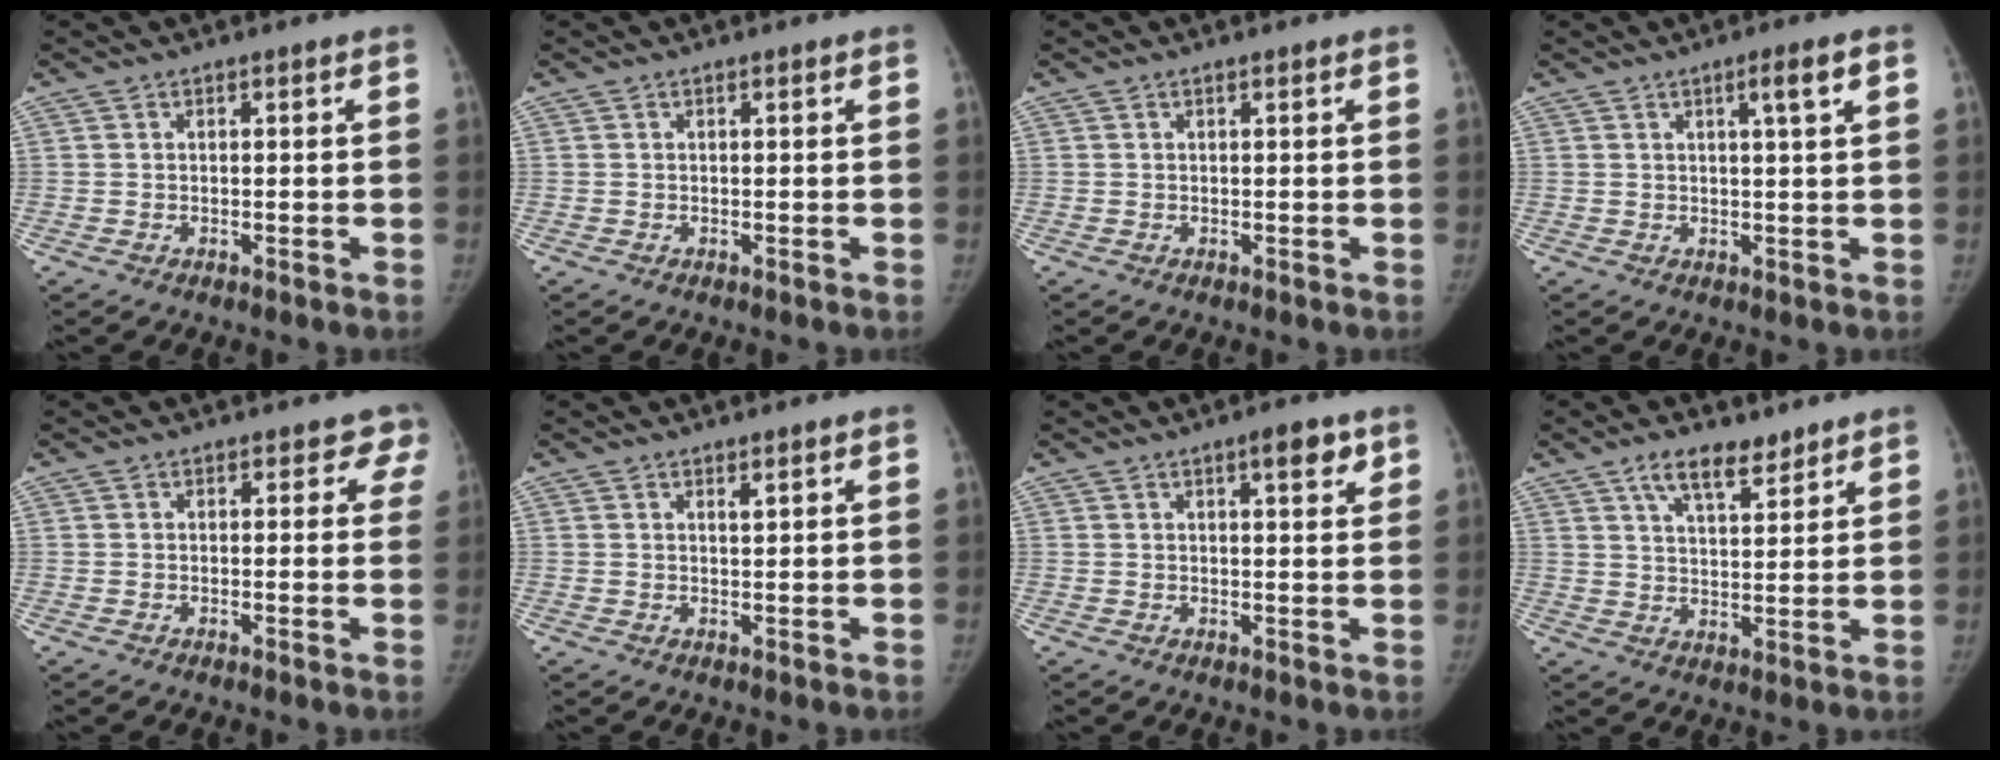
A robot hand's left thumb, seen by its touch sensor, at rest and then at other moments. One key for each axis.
{"total": 0.0}
{"total": 0.0}
{"total": 3.7, "fx": 1.6, "fy": -0.1, "fz": 3.3, "tx": -0.054, "ty": -0.003, "tz": 0.026}
{"total": 3.0, "fx": 2.0, "fy": 2.1, "fz": 0.6, "tx": 0.029, "ty": -0.006, "tz": 0.000}
{"total": 0.9, "fx": 0.6, "fy": 0.1, "fz": 0.6, "tx": -0.007, "ty": -0.004, "tz": 0.010}
{"total": 4.1, "fx": 2.3, "fy": 1.3, "fz": 3.2, "tx": -0.033, "ty": -0.009, "tz": 0.030}
{"total": 7.8, "fx": 5.5, "fy": 3.2, "fz": 4.6, "tx": -0.055, "ty": -0.033, "tz": 0.096}